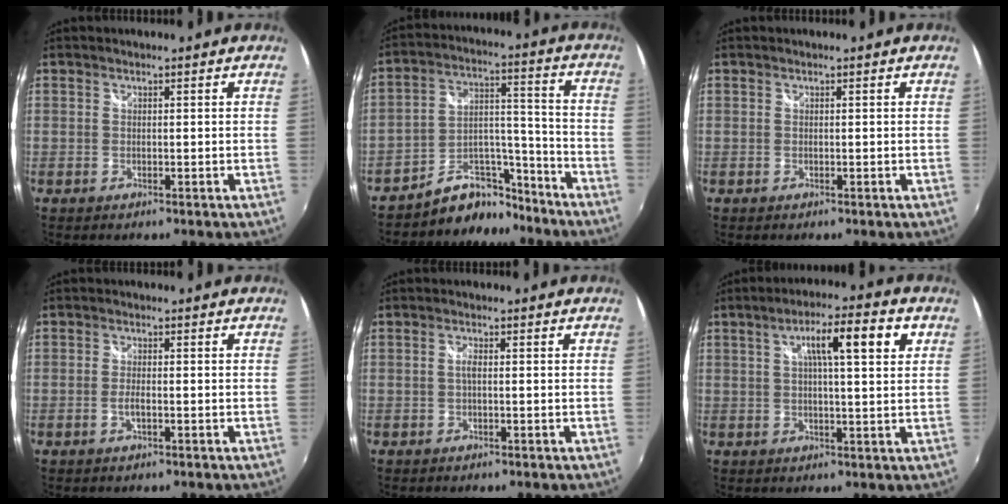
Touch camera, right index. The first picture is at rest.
{"total": 11.0, "force": [-9.4, 5.2, 2.0], "torque": [-0.025, 0.066, -0.150]}
{"total": 0.0}
{"total": 1.9, "force": [-0.7, 0.4, 1.7], "torque": [-0.039, 0.000, -0.012]}
{"total": 1.2, "force": [-0.1, 0.3, 1.1], "torque": [-0.023, 0.002, -0.004]}
{"total": 9.8, "force": [3.6, 1.6, 9.0], "torque": [-0.145, 0.020, 0.053]}